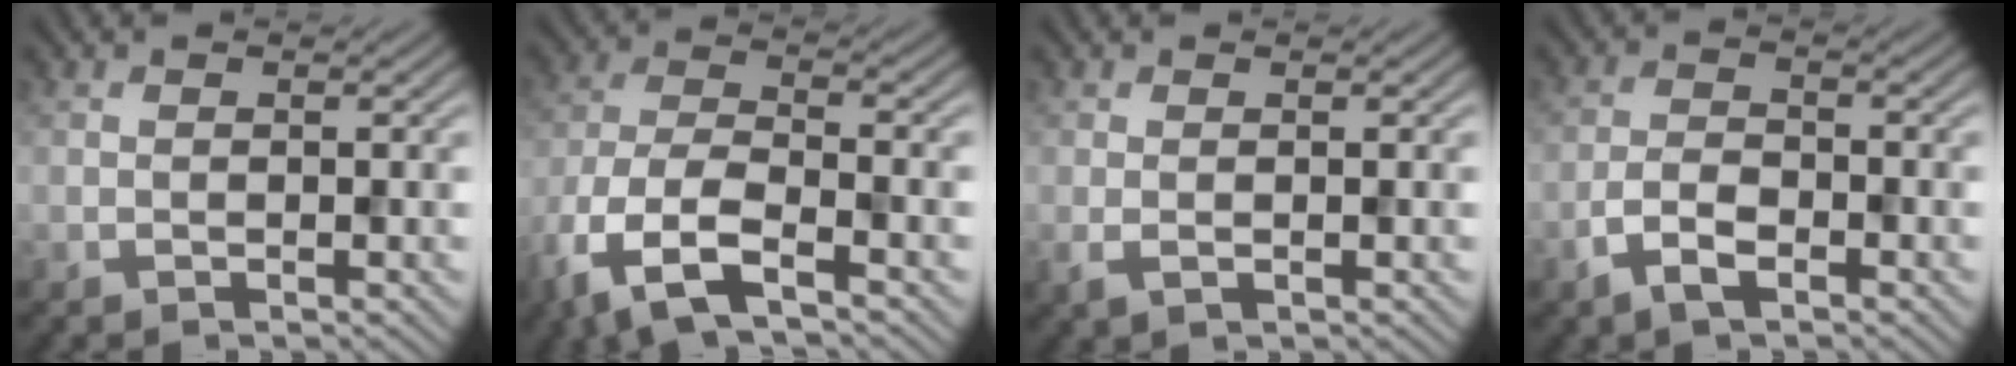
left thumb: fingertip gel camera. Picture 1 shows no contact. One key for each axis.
{"total": 9.4, "fx": -5.7, "fy": 3.5, "fz": 6.7, "tx": -0.149, "ty": -0.014, "tz": -0.126}
{"total": 1.4, "fx": -0.2, "fy": 0.5, "fz": 1.3, "tx": -0.031, "ty": -0.003, "tz": -0.003}
{"total": 3.8, "fx": -2.3, "fy": 1.5, "fz": 2.5, "tx": -0.053, "ty": 0.001, "tz": -0.051}